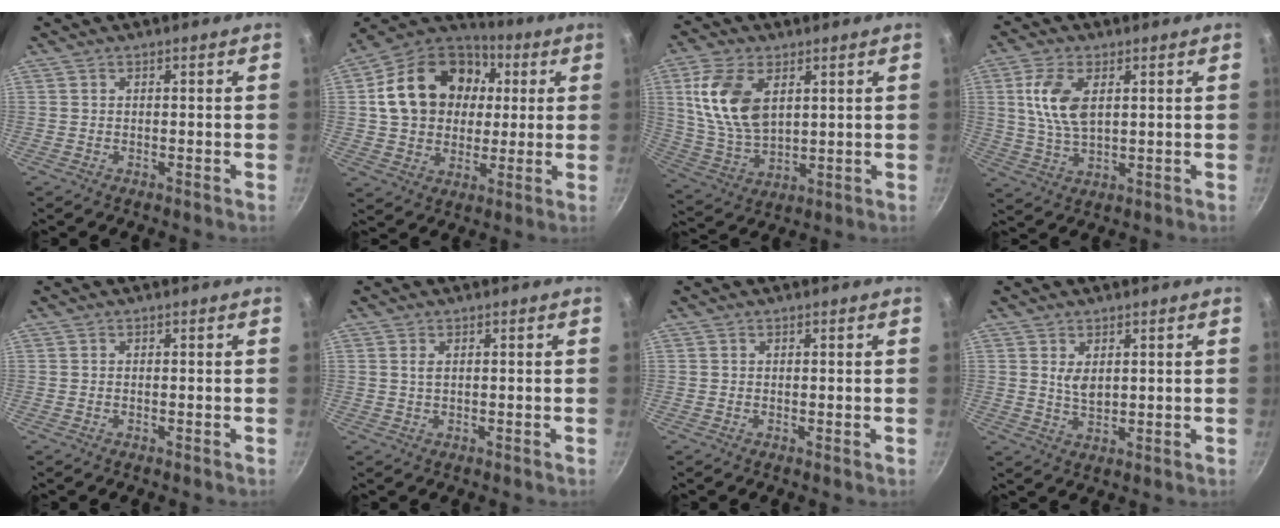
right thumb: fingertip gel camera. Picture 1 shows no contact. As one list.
[{"total": 21.3, "force": [4.0, 16.6, 12.7], "torque": [-0.200, 0.026, 0.066]}, {"total": 14.3, "force": [4.3, 8.4, 10.7], "torque": [-0.195, -0.018, 0.095]}, {"total": 9.5, "force": [2.4, 5.0, 7.6], "torque": [-0.149, -0.008, 0.049]}, {"total": 0.0}, {"total": 1.2, "force": [0.4, 0.6, 1.0], "torque": [-0.020, 0.000, 0.008]}, {"total": 0.0}, {"total": 3.8, "force": [1.4, 2.0, 2.9], "torque": [-0.047, -0.013, 0.029]}]